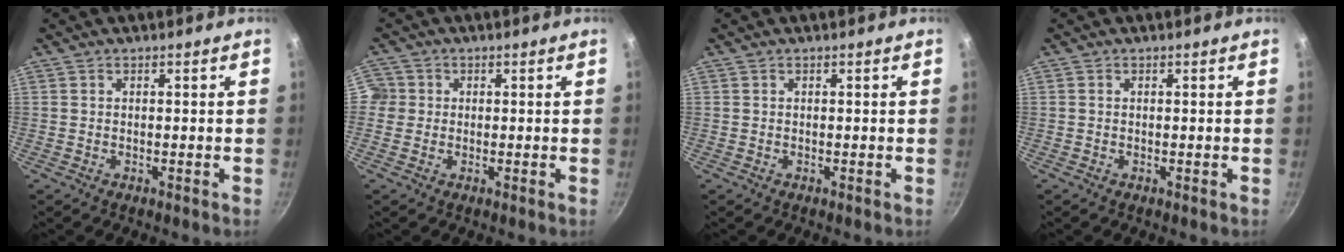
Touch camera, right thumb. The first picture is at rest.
{"total": 3.3, "force": [-0.1, 3.2, 0.6], "torque": [0.015, 0.005, -0.009]}
{"total": 0.0}
{"total": 0.0}